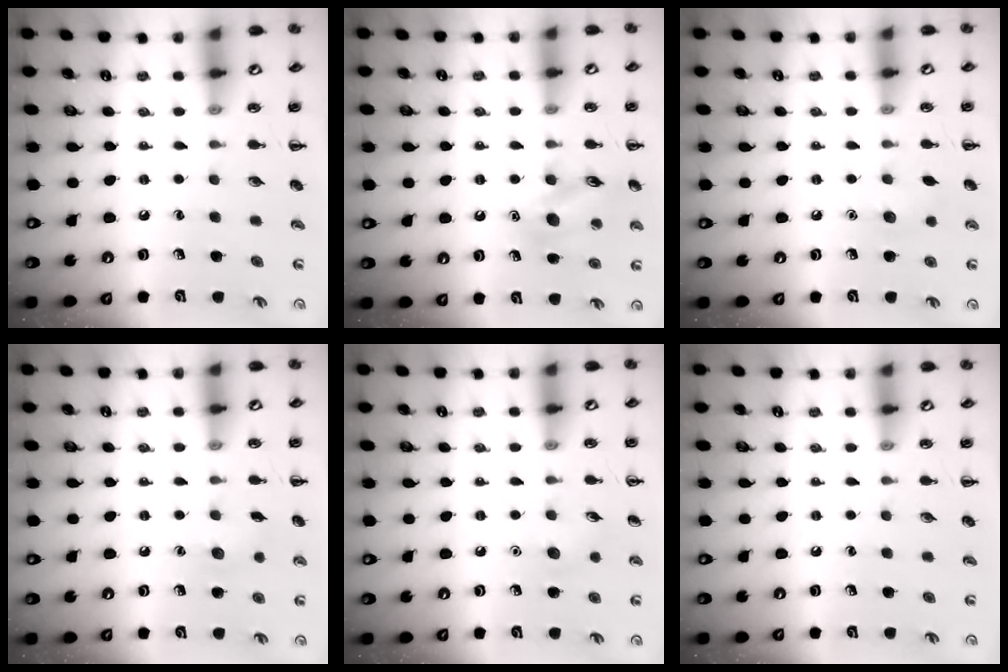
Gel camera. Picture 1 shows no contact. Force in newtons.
{"total": 12.6, "press": 12.6, "slide": 0.7}
{"total": 4.9, "press": 4.7, "slide": 1.4}
{"total": 5.2, "press": 5.1, "slide": 1.1}
{"total": 5.0, "press": 4.7, "slide": 1.5}
{"total": 0.0}